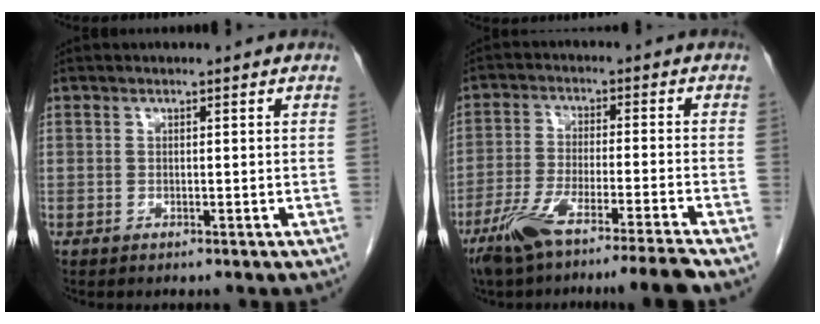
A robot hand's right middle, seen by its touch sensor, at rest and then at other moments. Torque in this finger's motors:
{"motor_torque": [0.77, -0.65, 0.22, 0.09]}